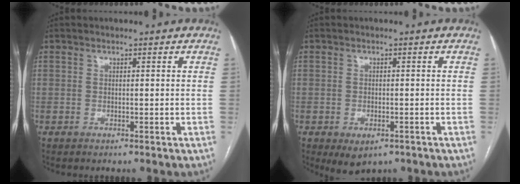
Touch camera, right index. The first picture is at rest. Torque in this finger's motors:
{"motor_torque": [0.90, -1.04, 0.15, 0.00]}